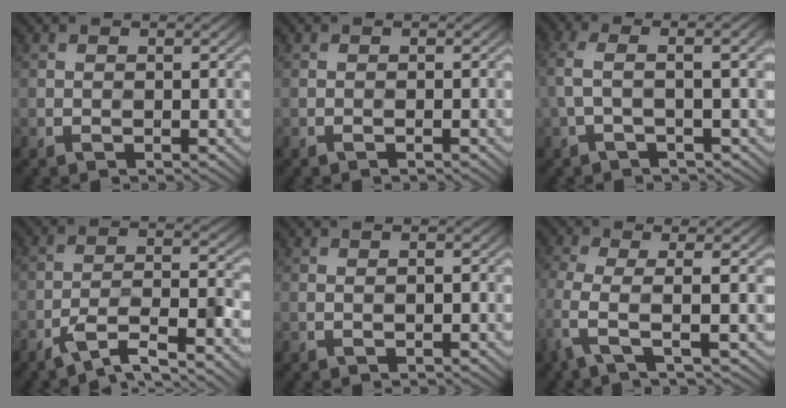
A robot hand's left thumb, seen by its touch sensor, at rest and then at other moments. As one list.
[{"total": 0.6, "force": [-0.3, 0.1, 0.5], "torque": [-0.001, 0.003, -0.009]}, {"total": 5.3, "force": [0.3, 1.2, 5.1], "torque": [-0.081, 0.017, -0.009]}, {"total": 8.5, "force": [-5.1, 2.4, 6.3], "torque": [-0.113, -0.004, -0.082]}, {"total": 0.7, "force": [0.4, -0.1, 0.6], "torque": [-0.001, 0.008, 0.000]}, {"total": 5.0, "force": [0.2, 0.8, 5.0], "torque": [-0.097, 0.004, -0.011]}]